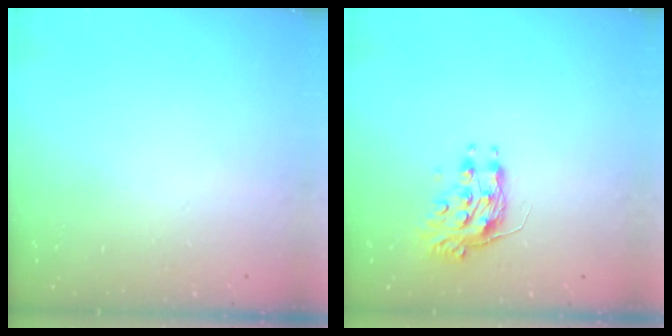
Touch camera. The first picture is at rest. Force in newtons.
{"total": 9.2, "press": 9.2, "slide": 0.1}